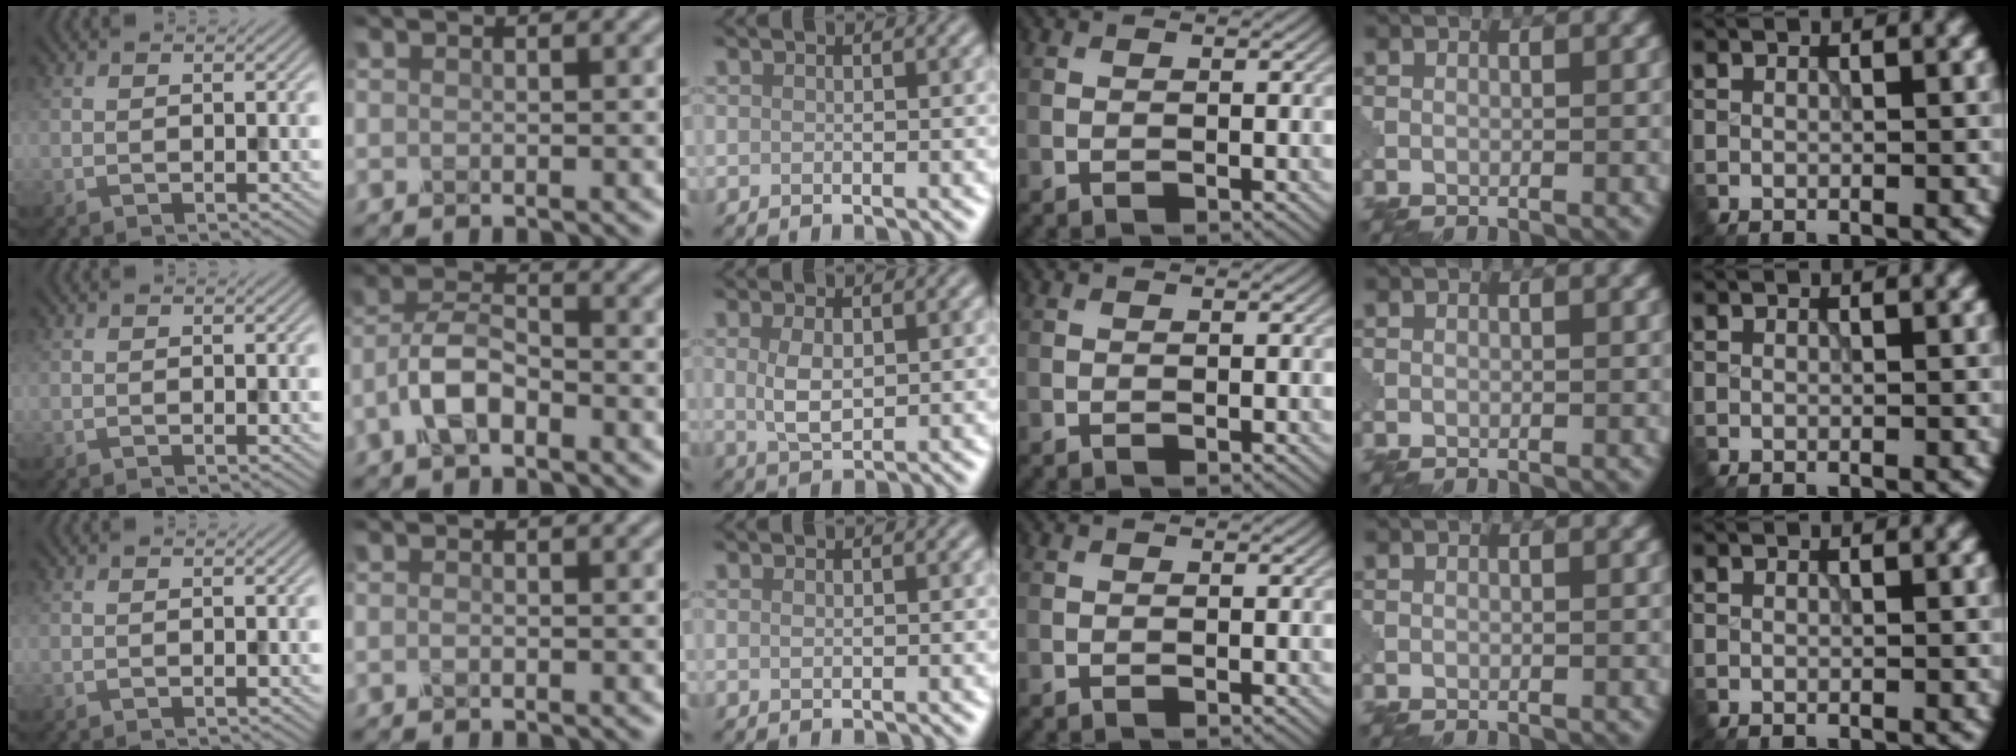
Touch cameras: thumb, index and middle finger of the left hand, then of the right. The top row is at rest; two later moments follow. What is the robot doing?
{"motion": "close", "object": "eyeshadow palette"}